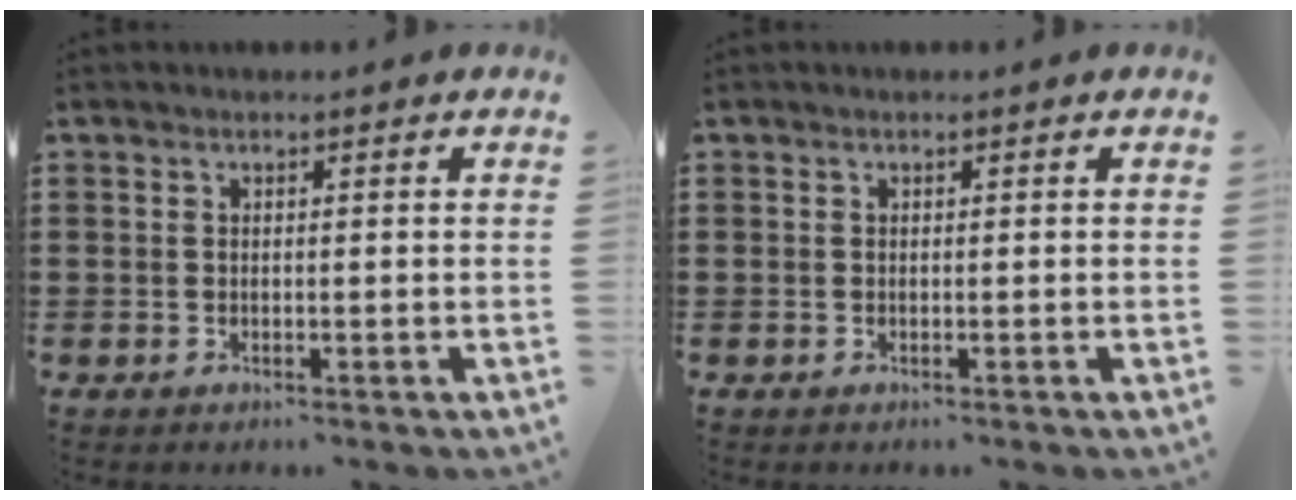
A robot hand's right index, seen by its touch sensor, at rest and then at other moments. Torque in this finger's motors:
{"motor_torque": [0.00, 0.00, 0.00, 0.00]}